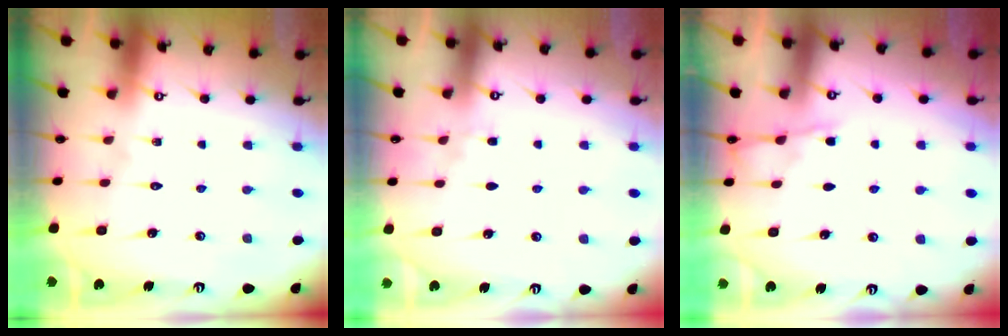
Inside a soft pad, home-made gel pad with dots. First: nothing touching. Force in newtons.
{"total": 3.3, "press": 3.2, "slide": 0.6}
{"total": 3.4, "press": 3.4, "slide": 0.5}